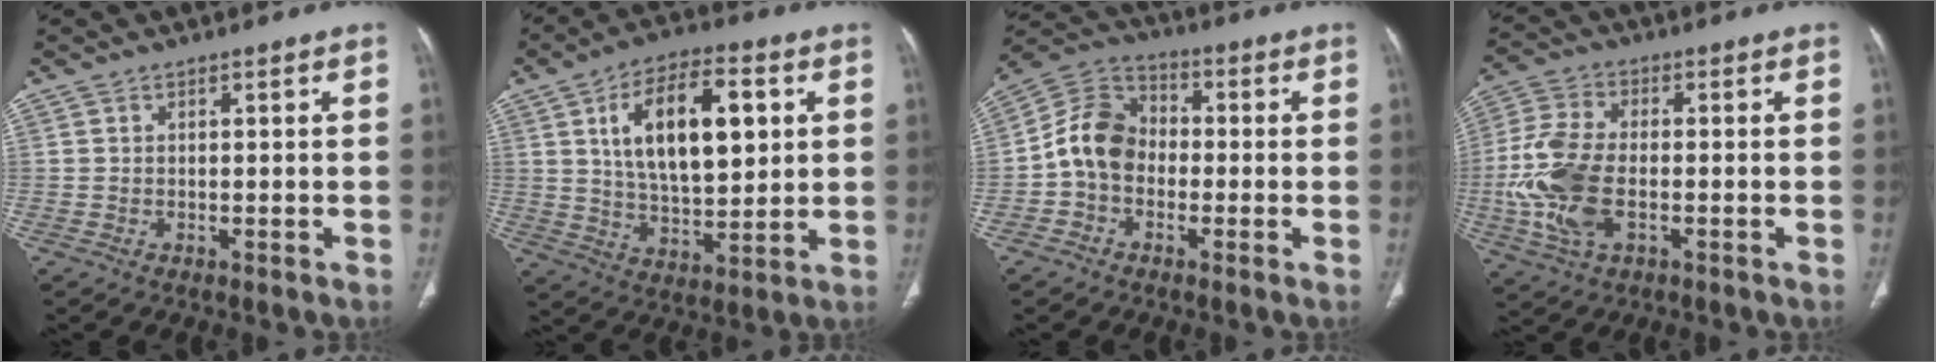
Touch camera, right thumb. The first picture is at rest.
{"total": 17.9, "force": [4.7, 8.7, 15.0], "torque": [-0.225, -0.006, 0.082]}
{"total": 9.9, "force": [-1.6, 7.8, 5.9], "torque": [-0.097, 0.035, -0.047]}
{"total": 13.1, "force": [-2.5, 7.2, 10.7], "torque": [-0.243, 0.005, -0.048]}